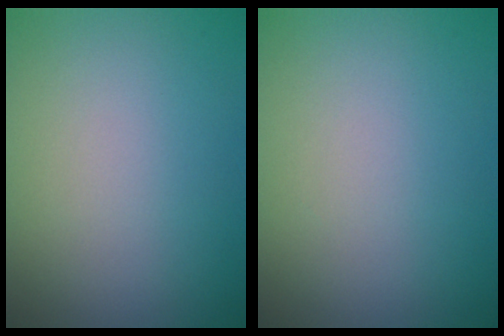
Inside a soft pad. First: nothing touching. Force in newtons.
{"total": 0.0}